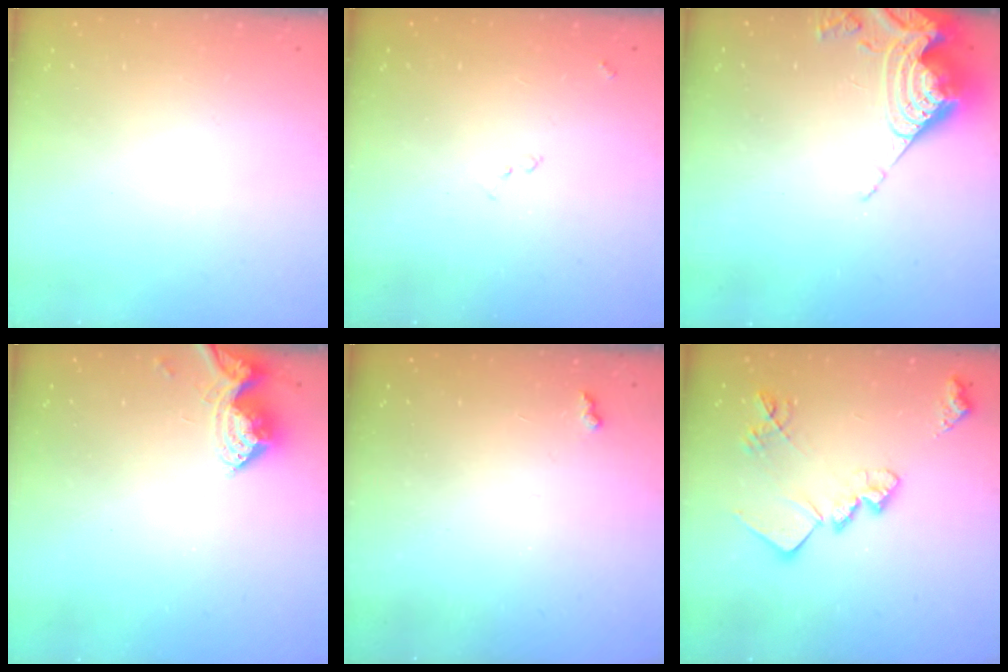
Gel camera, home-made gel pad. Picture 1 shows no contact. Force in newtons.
{"total": 6.4, "press": 6.4, "slide": 0.9}
{"total": 12.4, "press": 12.3, "slide": 1.5}
{"total": 9.2, "press": 9.2, "slide": 0.6}
{"total": 2.6, "press": 2.5, "slide": 0.5}
{"total": 18.1, "press": 18.1, "slide": 1.4}